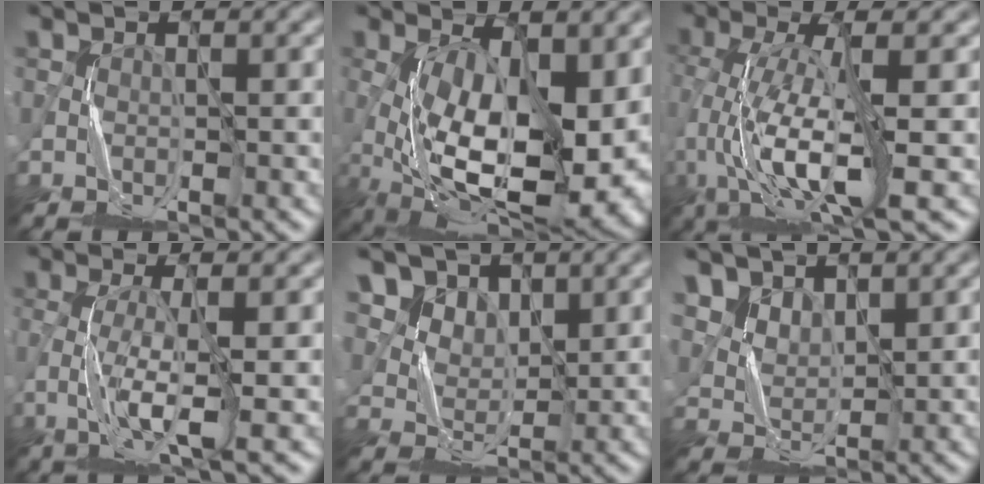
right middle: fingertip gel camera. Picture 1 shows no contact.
{"total": 16.7, "force": [-3.5, 6.8, 14.8], "torque": [-0.244, -0.025, -0.045]}
{"total": 8.8, "force": [-1.9, 2.2, 8.3], "torque": [-0.173, 0.002, -0.042]}
{"total": 4.5, "force": [-0.9, 0.8, 4.3], "torque": [-0.091, -0.003, -0.023]}
{"total": 8.2, "force": [5.2, 5.5, 3.1], "torque": [-0.081, -0.010, 0.108]}
{"total": 4.7, "force": [3.5, 2.6, 1.7], "torque": [-0.051, -0.012, 0.090]}